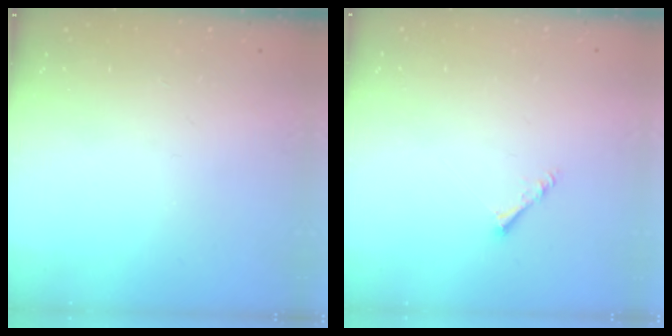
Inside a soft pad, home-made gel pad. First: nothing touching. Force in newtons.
{"total": 1.6, "press": 1.6, "slide": 0.3}